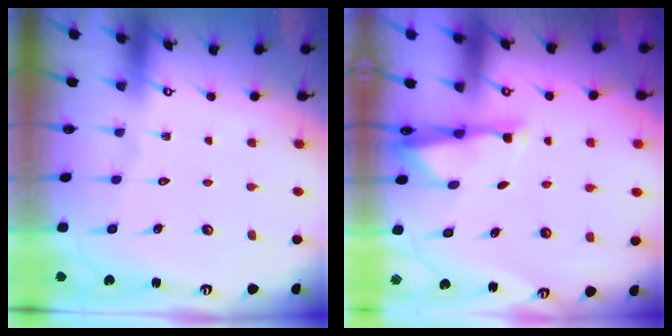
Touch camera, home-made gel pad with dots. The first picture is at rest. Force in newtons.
{"total": 2.9, "press": 2.9, "slide": 0.6}